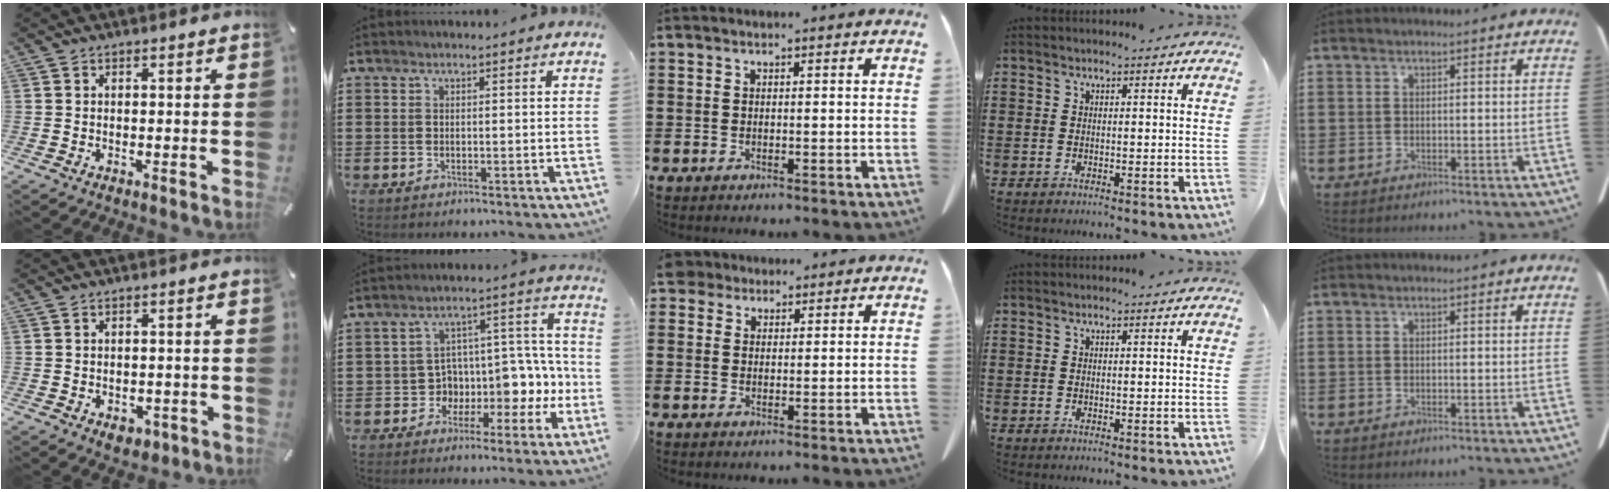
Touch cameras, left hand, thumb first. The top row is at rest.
{"thumb": {"total": 3.2, "force": [-1.3, 2.4, 1.7], "torque": [-0.027, 0.005, -0.020]}, "index": {"total": 6.3, "force": [-0.9, 5.7, 2.4], "torque": [-0.064, -0.026, -0.012]}, "middle": {"total": 2.8, "force": [2.3, 1.6, 0.4], "torque": [-0.011, 0.006, 0.044]}}